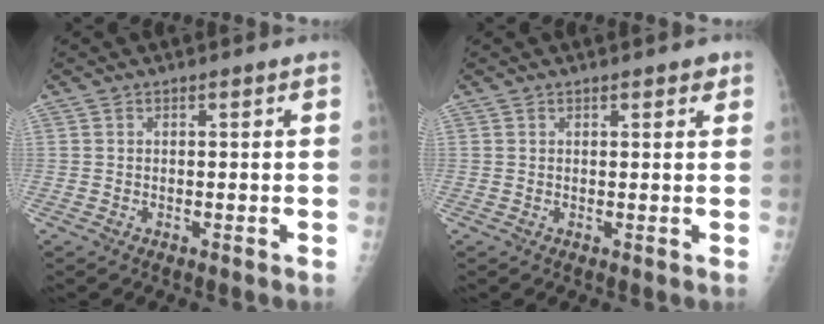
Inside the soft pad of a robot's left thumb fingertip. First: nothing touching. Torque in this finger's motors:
{"motor_torque": [-0.39, 0.20, 0.11, 0.01, 0.06]}